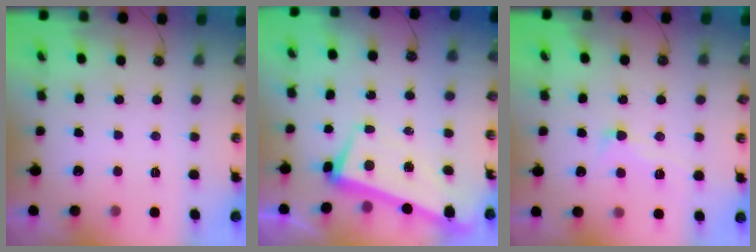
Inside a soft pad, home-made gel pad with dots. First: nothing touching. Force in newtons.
{"total": 2.3, "press": 1.4, "slide": 1.8}
{"total": 2.2, "press": 2.0, "slide": 1.0}